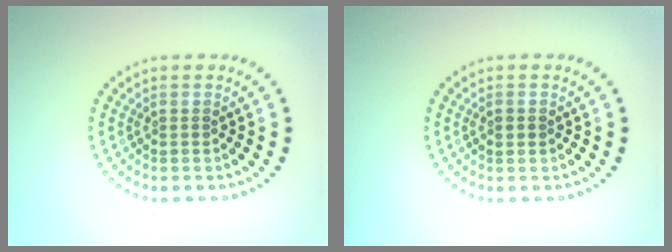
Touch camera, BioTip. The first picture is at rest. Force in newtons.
{"total": 1.1, "press": 1.1, "slide": 0.0}